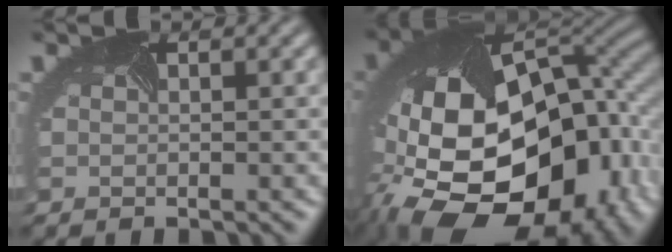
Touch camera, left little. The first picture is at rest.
{"total": 20.3, "force": [-5.9, 12.9, 14.6], "torque": [-0.286, -0.040, -0.073]}